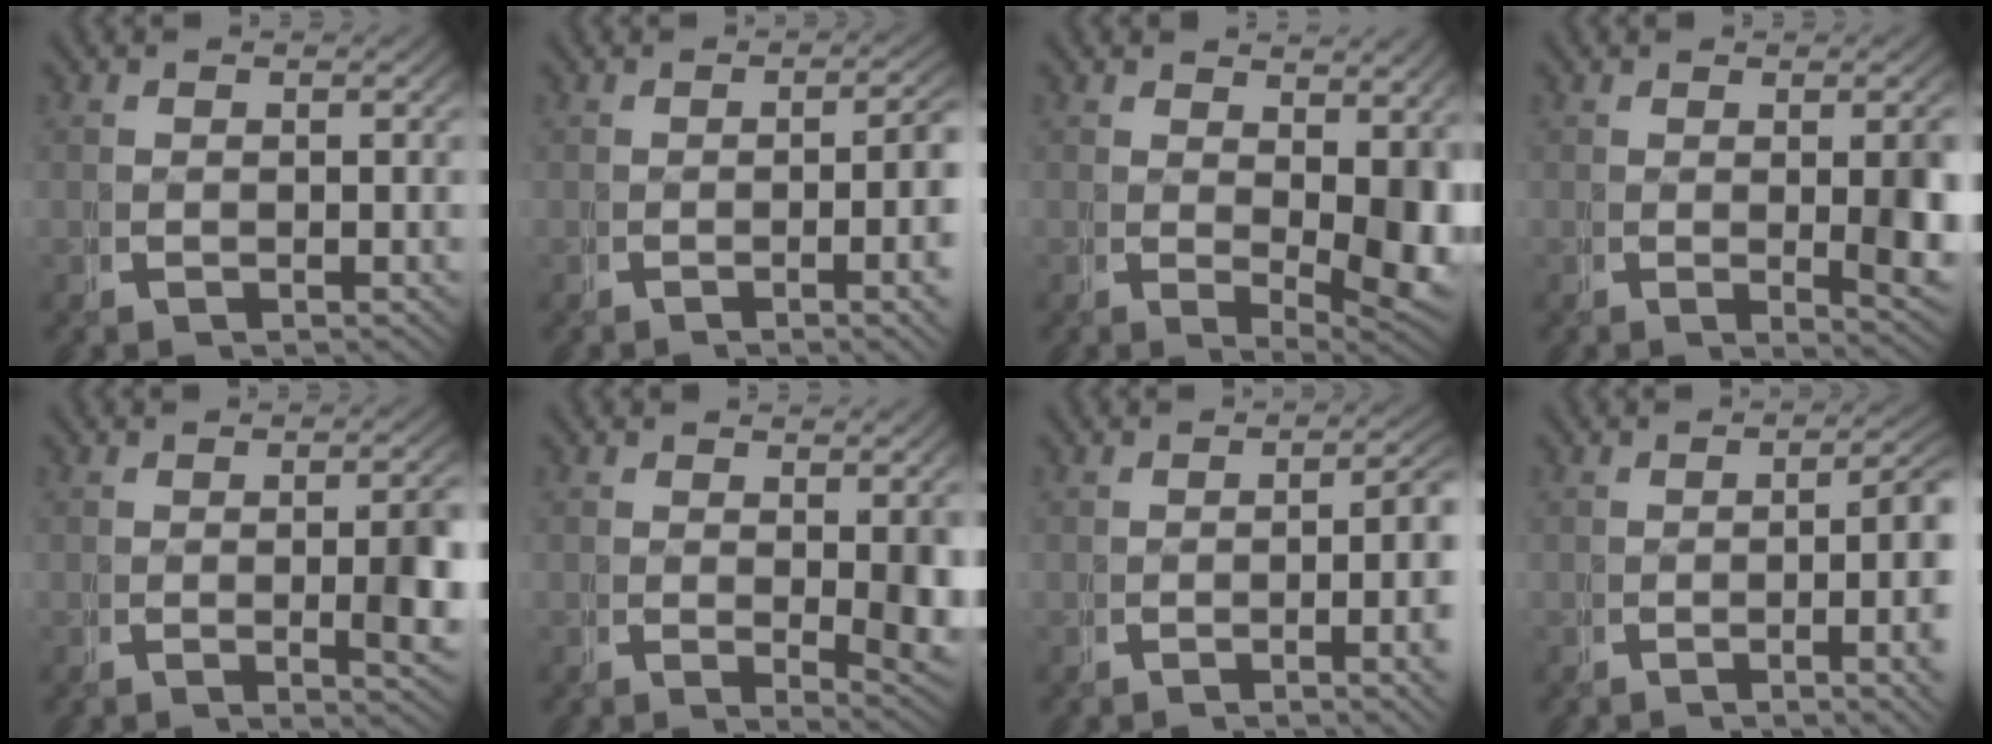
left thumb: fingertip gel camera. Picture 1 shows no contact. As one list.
[{"total": 4.7, "force": [-0.9, 1.0, 4.5], "torque": [-0.061, 0.001, -0.015]}, {"total": 6.1, "force": [0.6, 2.8, 5.4], "torque": [-0.069, -0.034, 0.029]}, {"total": 4.8, "force": [-0.1, 1.2, 4.6], "torque": [-0.069, -0.014, 0.005]}, {"total": 4.3, "force": [-0.2, 0.9, 4.2], "torque": [-0.059, -0.007, -0.001]}, {"total": 4.2, "force": [0.6, 1.5, 3.9], "torque": [-0.053, -0.023, 0.018]}, {"total": 5.2, "force": [-0.8, 1.2, 5.0], "torque": [-0.067, 0.001, -0.012]}, {"total": 6.1, "force": [-0.9, 1.7, 5.8], "torque": [-0.076, 0.000, -0.014]}]